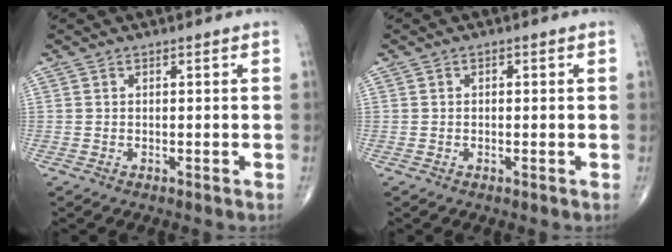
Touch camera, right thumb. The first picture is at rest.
{"total": 0.7, "force": [0.1, 0.5, 0.5], "torque": [-0.004, 0.001, 0.000]}